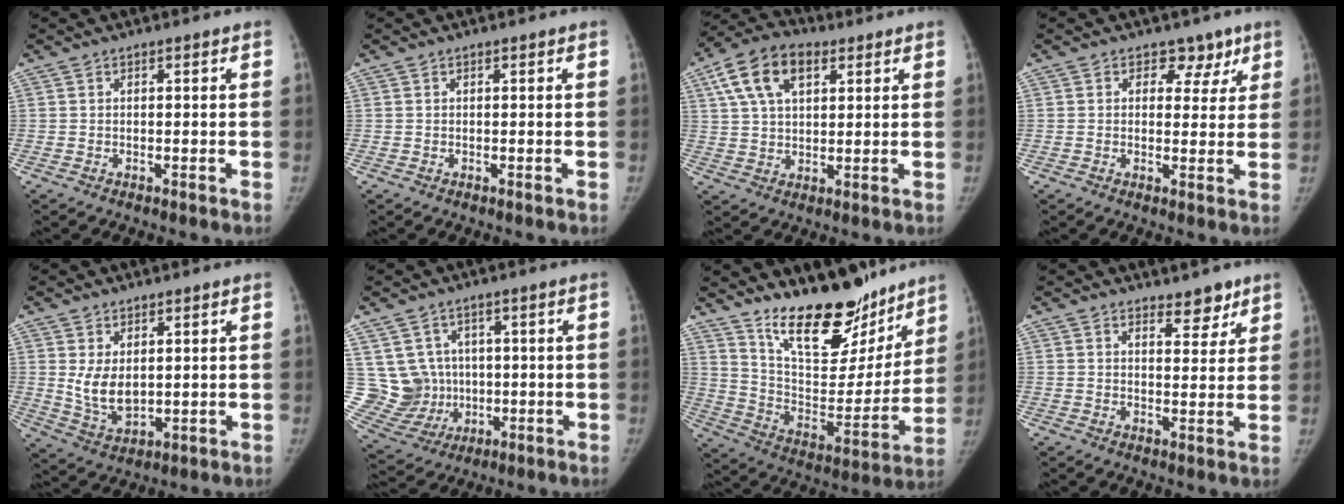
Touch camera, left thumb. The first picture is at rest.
{"total": 0.0}
{"total": 12.7, "force": [5.3, 7.4, 8.8], "torque": [-0.150, 0.008, 0.092]}
{"total": 4.6, "force": [2.6, 3.5, 1.4], "torque": [0.019, -0.008, 0.031]}
{"total": 6.8, "force": [1.5, 4.5, 5.0], "torque": [-0.071, -0.020, 0.043]}
{"total": 10.2, "force": [1.4, 9.6, 3.0], "torque": [-0.022, 0.003, 0.052]}
{"total": 21.9, "force": [16.9, 8.5, 10.9], "torque": [-0.108, -0.110, 0.279]}
{"total": 4.3, "force": [3.4, 2.0, 1.7], "torque": [0.006, -0.023, 0.049]}